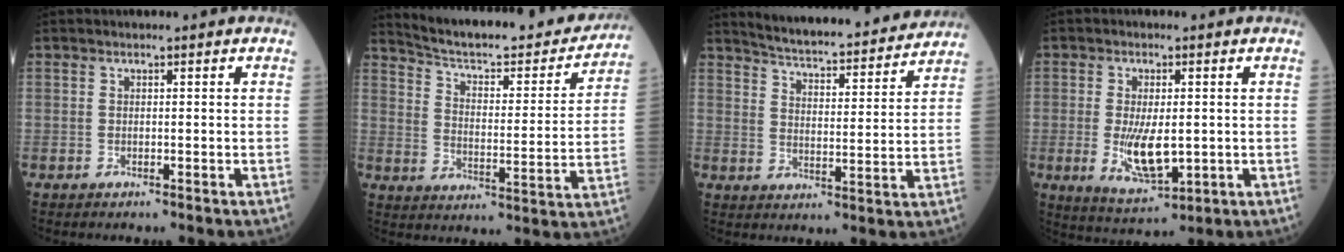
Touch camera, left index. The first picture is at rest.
{"total": 22.6, "force": [20.9, 4.0, 7.7], "torque": [-0.109, -0.034, 0.278]}
{"total": 18.3, "force": [17.2, 1.9, 6.0], "torque": [-0.091, -0.011, 0.232]}
{"total": 7.6, "force": [-0.6, 2.9, 7.0], "torque": [-0.138, -0.018, -0.003]}